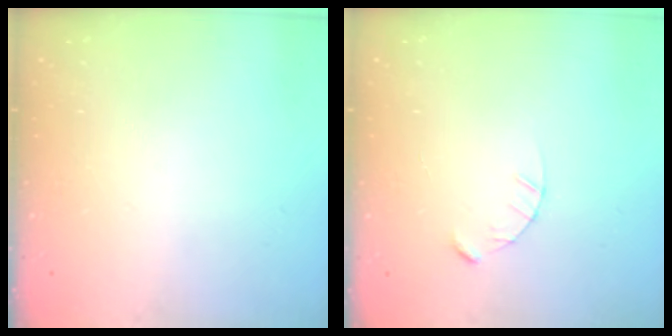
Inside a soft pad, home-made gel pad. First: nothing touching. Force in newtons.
{"total": 2.4, "press": 2.4, "slide": 0.3}